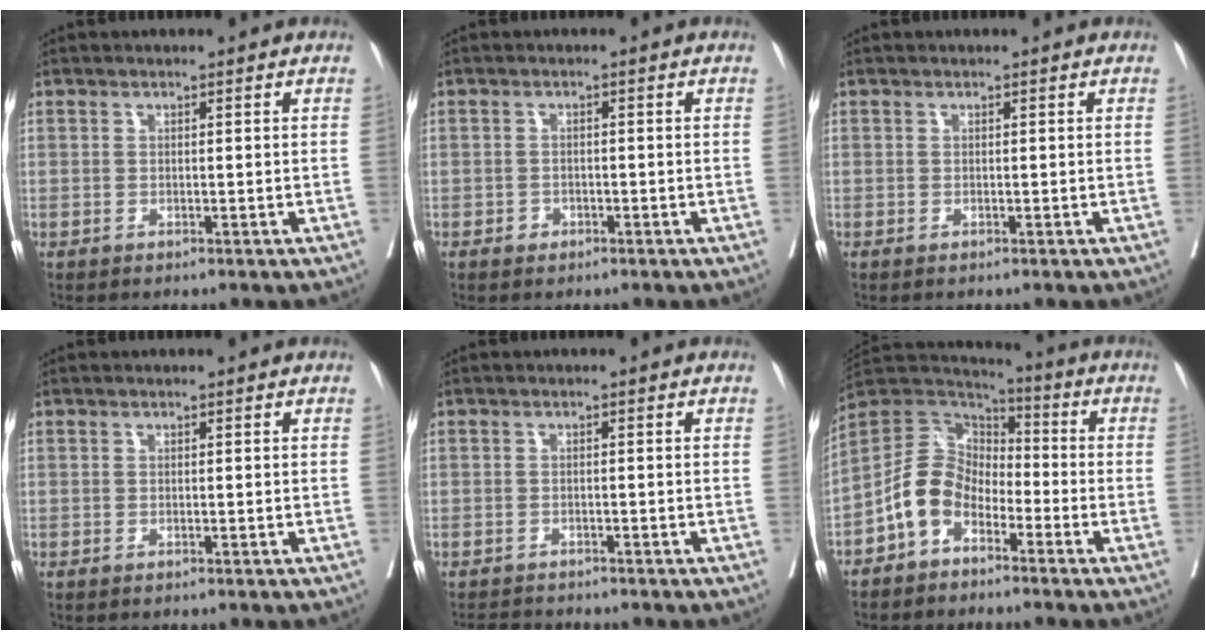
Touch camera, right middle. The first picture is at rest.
{"total": 1.1, "force": [-0.6, 0.8, 0.2], "torque": [-0.001, 0.003, -0.011]}
{"total": 0.0}
{"total": 0.0}
{"total": 2.9, "force": [-2.9, 0.2, 0.0], "torque": [0.003, -0.013, -0.047]}
{"total": 8.7, "force": [-4.2, 5.9, 4.7], "torque": [-0.101, 0.025, -0.087]}